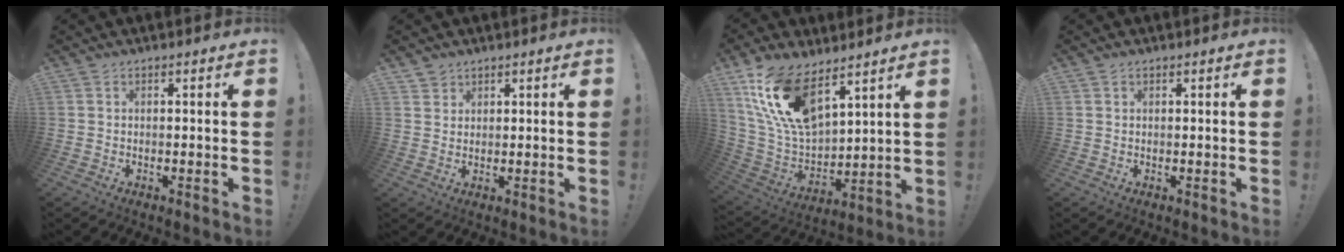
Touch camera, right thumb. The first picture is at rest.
{"total": 2.5, "force": [2.1, 1.4, -0.1], "torque": [0.010, -0.013, 0.037]}
{"total": 18.5, "force": [11.4, 8.8, 11.6], "torque": [-0.235, -0.068, 0.213]}
{"total": 0.6, "force": [0.5, 0.3, -0.2], "torque": [0.009, -0.002, 0.010]}